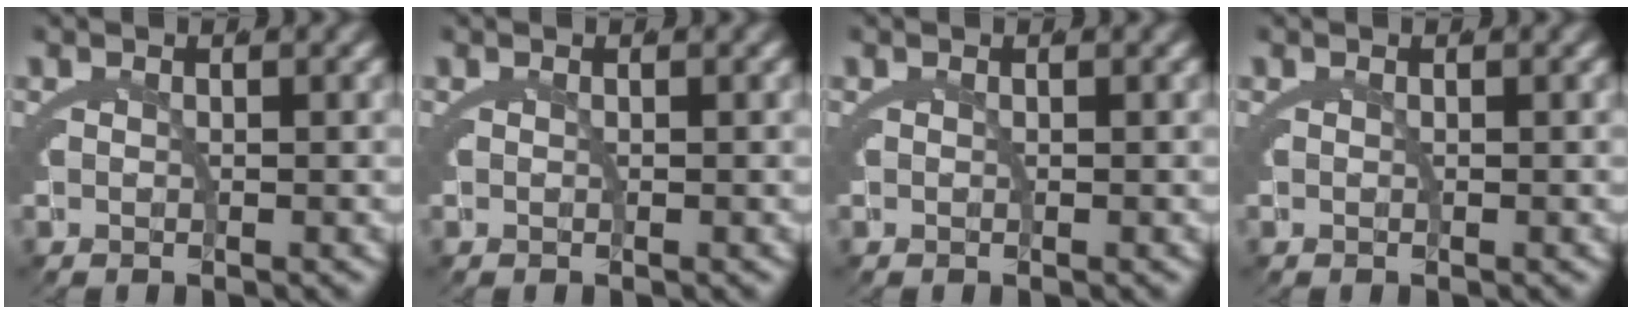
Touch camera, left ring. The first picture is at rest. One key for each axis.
{"total": 0.0}
{"total": 0.0}
{"total": 0.0}